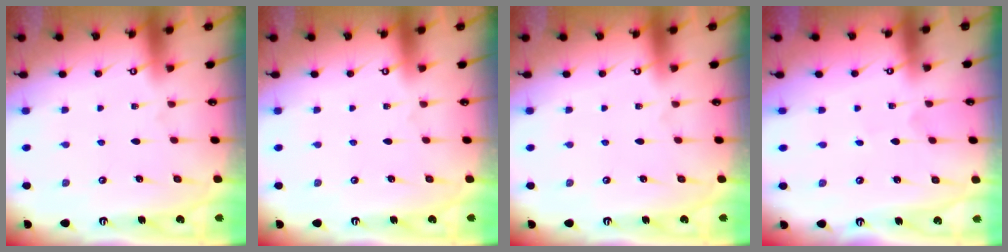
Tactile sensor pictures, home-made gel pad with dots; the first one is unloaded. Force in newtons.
{"total": 0.0}
{"total": 0.0}
{"total": 0.0}